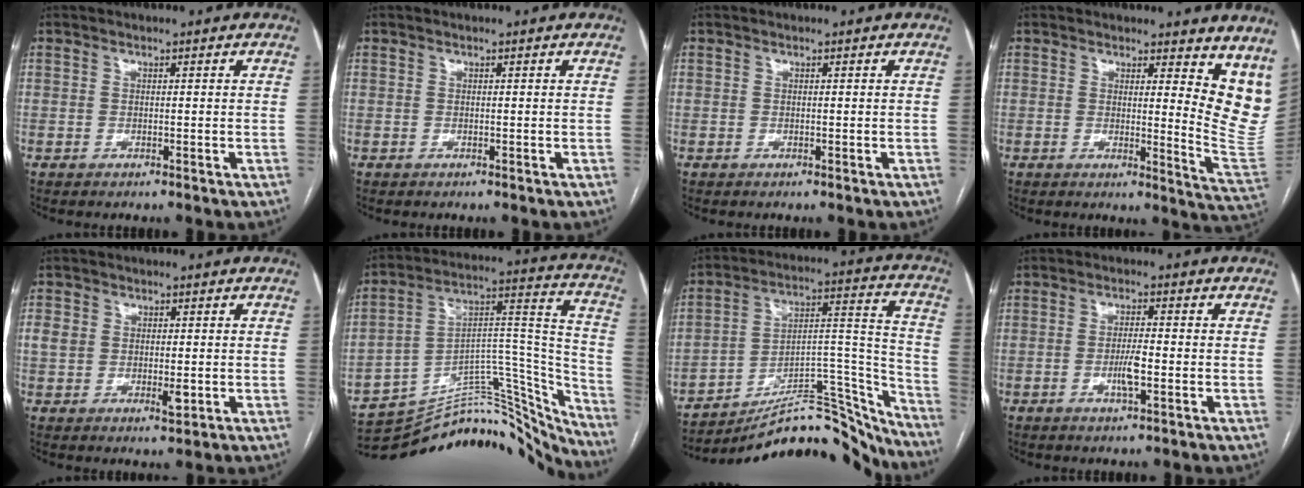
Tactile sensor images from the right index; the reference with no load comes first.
{"total": 0.0}
{"total": 0.0}
{"total": 10.9, "force": [7.8, 2.7, 7.0], "torque": [-0.063, -0.048, 0.062]}
{"total": 4.8, "force": [-0.2, 3.1, 3.7], "torque": [-0.062, 0.003, 0.002]}
{"total": 30.0, "force": [-27.9, 7.6, 7.9], "torque": [-0.080, 0.060, -0.383]}
{"total": 24.1, "force": [-21.9, 5.2, 8.5], "torque": [-0.099, 0.049, -0.324]}
{"total": 3.9, "force": [-1.1, 0.5, 3.7], "torque": [-0.071, -0.002, -0.020]}